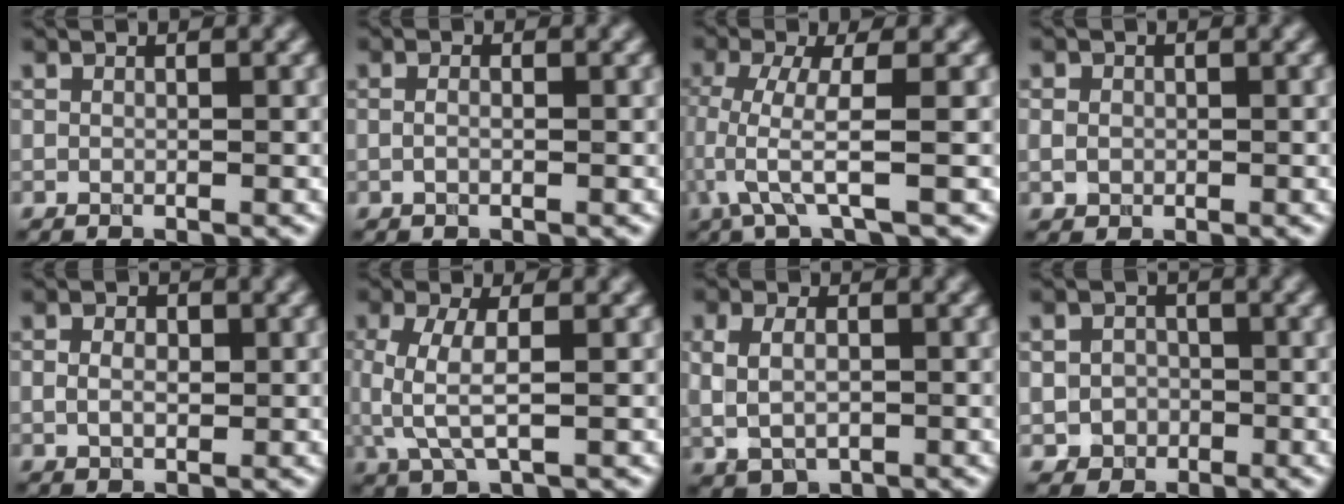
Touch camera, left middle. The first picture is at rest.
{"total": 1.1, "force": [0.1, 0.6, 1.0], "torque": [-0.012, -0.009, -0.006]}
{"total": 4.7, "force": [-0.9, 0.9, 4.5], "torque": [-0.095, -0.004, -0.021]}
{"total": 1.6, "force": [-0.1, 1.5, 0.7], "torque": [-0.010, -0.003, -0.002]}
{"total": 3.3, "force": [0.5, 2.4, 2.2], "torque": [-0.024, 0.014, -0.011]}
{"total": 4.2, "force": [0.1, 1.7, 3.9], "torque": [-0.098, -0.003, 0.000]}
{"total": 4.2, "force": [0.3, 3.0, 2.9], "torque": [-0.051, 0.006, 0.007]}
{"total": 2.9, "force": [-0.6, 2.7, 0.8], "torque": [0.011, -0.003, -0.016]}